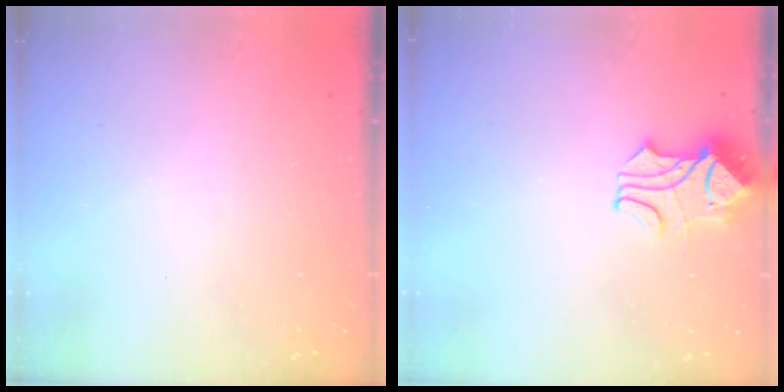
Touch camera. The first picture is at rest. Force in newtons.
{"total": 1.7, "press": 1.3, "slide": 1.1}